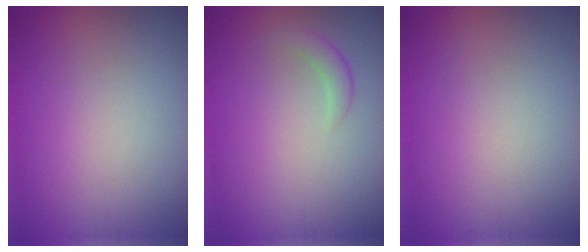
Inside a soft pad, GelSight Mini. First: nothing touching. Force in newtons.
{"total": 1.4, "press": 1.4, "slide": 0.1}
{"total": 0.0}